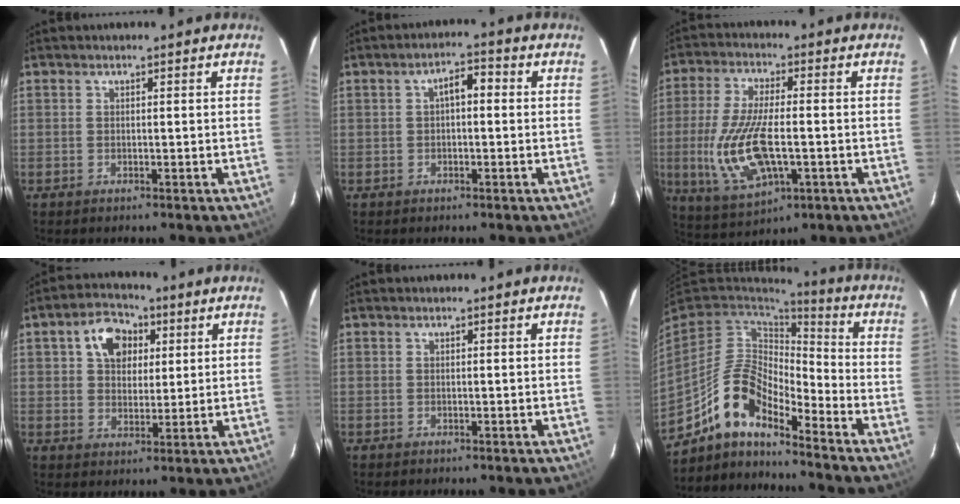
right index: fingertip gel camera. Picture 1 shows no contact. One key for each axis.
{"total": 3.7, "fx": 0.3, "fy": 1.9, "fz": 3.2, "tx": -0.053, "ty": 0.017, "tz": 0.003}
{"total": 14.6, "fx": -2.7, "fy": 5.4, "fz": 13.3, "tx": -0.278, "ty": -0.013, "tz": -0.042}
{"total": 8.6, "fx": 3.1, "fy": 6.3, "fz": 5.0, "tx": -0.090, "ty": 0.024, "tz": 0.053}
{"total": 0.0}
{"total": 11.7, "fx": -8.8, "fy": 4.0, "fz": 6.5, "tx": -0.131, "ty": 0.014, "tz": -0.177}